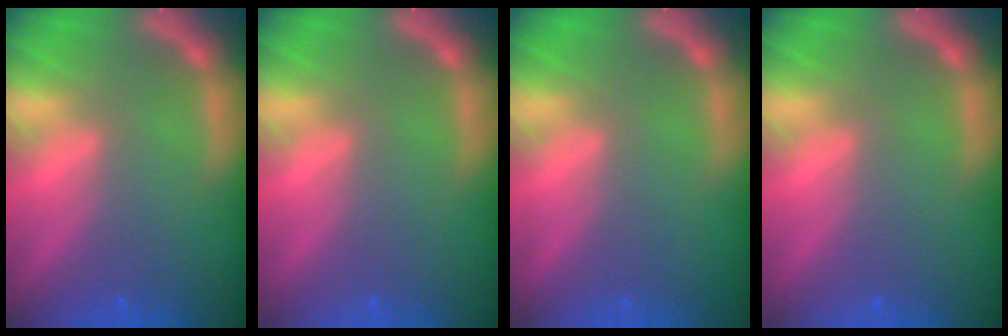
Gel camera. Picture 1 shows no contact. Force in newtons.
{"total": 0.0}
{"total": 0.0}
{"total": 0.0}